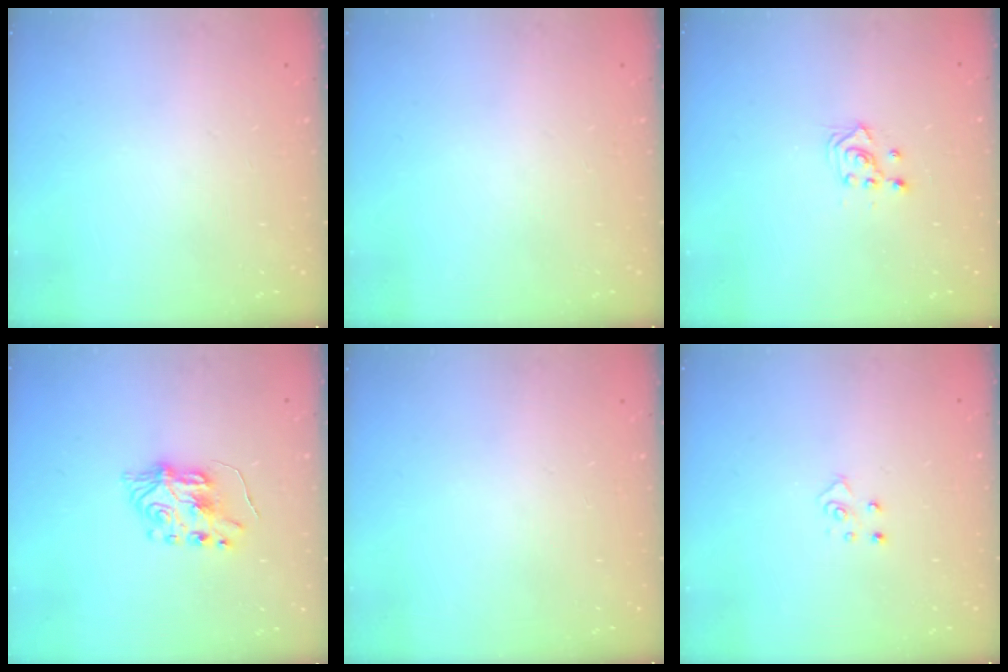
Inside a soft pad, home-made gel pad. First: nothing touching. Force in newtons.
{"total": 0.0}
{"total": 2.4, "press": 2.2, "slide": 0.8}
{"total": 7.5, "press": 7.5, "slide": 0.8}
{"total": 0.0}
{"total": 4.7, "press": 4.7, "slide": 0.4}